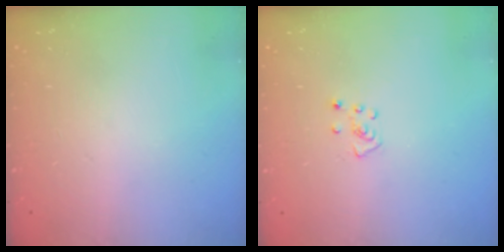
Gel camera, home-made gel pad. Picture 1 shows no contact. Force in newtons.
{"total": 4.3, "press": 4.2, "slide": 0.4}